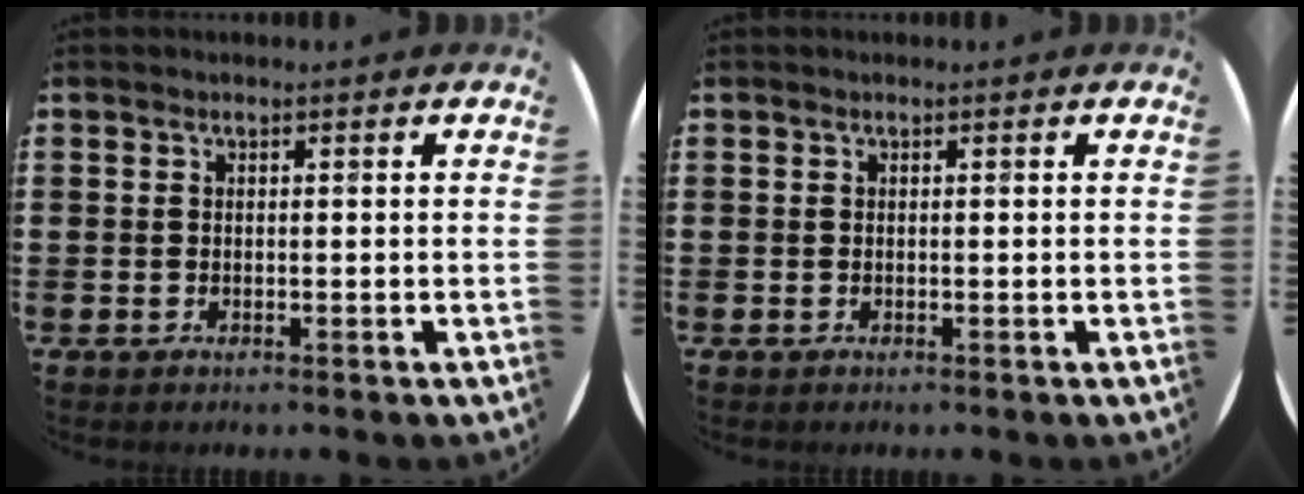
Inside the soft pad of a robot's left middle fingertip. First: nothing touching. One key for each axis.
{"total": 0.0}